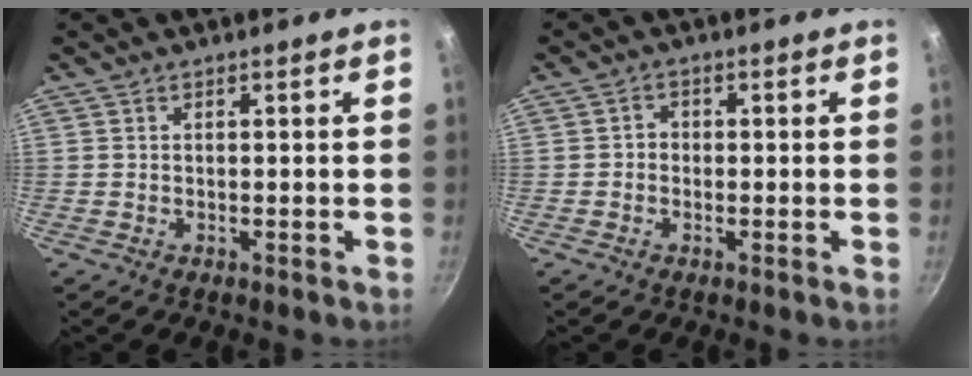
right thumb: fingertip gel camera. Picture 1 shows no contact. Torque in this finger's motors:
{"motor_torque": [-0.63, -0.04, 0.43, -0.08, -0.01]}